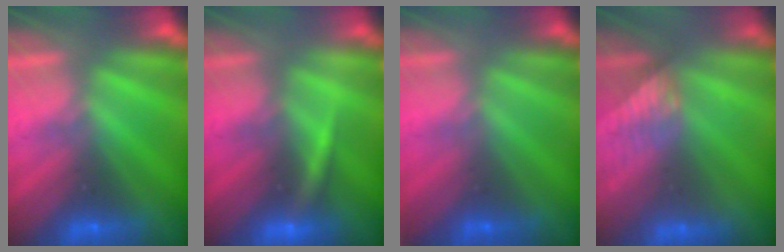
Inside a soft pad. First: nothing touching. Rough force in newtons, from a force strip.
{"total": 3.0}
{"total": 2.3}
{"total": 2.9}